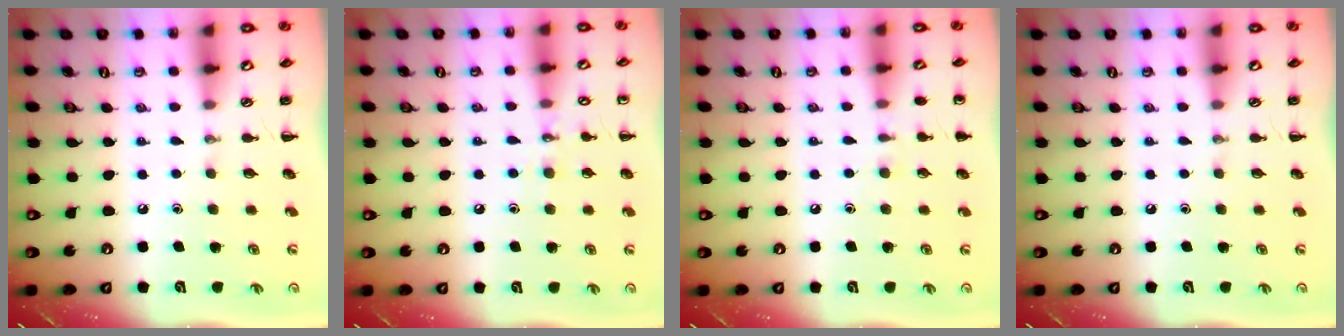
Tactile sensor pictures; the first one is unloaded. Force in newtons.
{"total": 6.9, "press": 6.7, "slide": 1.7}
{"total": 5.4, "press": 5.2, "slide": 1.7}
{"total": 0.0}